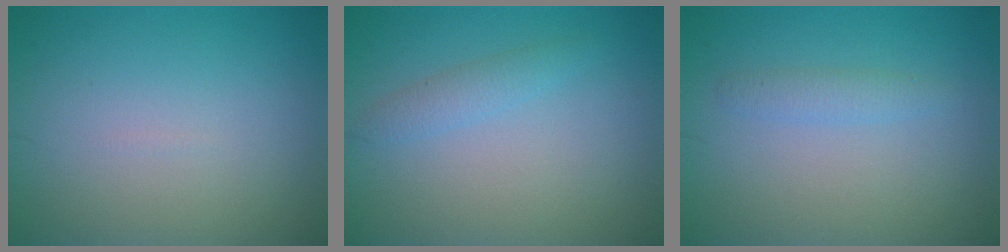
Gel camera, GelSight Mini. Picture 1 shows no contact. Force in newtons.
{"total": 1.5, "press": 1.5, "slide": 0.1}
{"total": 1.3, "press": 1.3, "slide": 0.0}